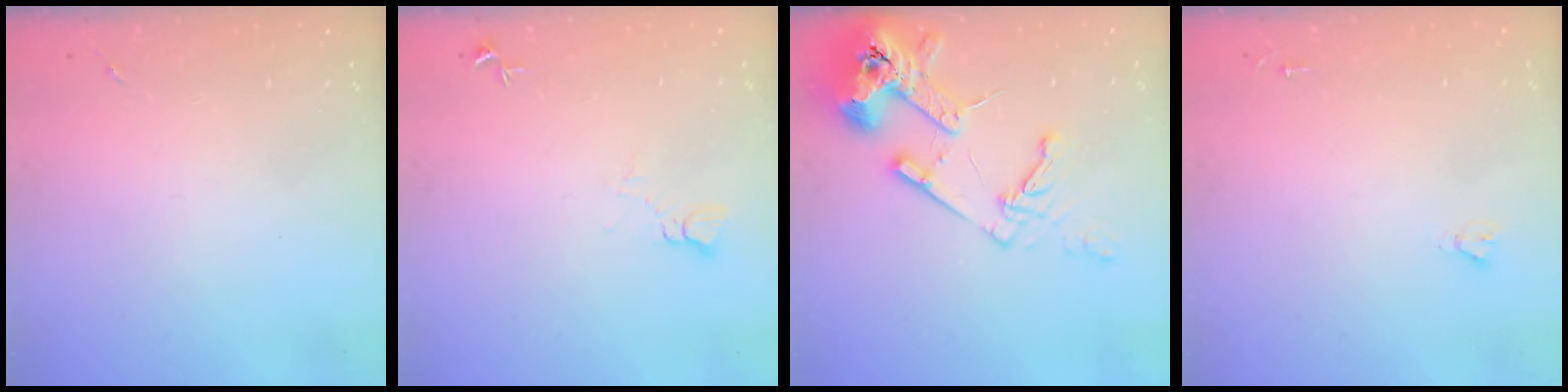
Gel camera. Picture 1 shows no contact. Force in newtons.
{"total": 3.7, "press": 3.7, "slide": 0.3}
{"total": 16.7, "press": 16.5, "slide": 2.2}
{"total": 1.8, "press": 1.8, "slide": 0.1}